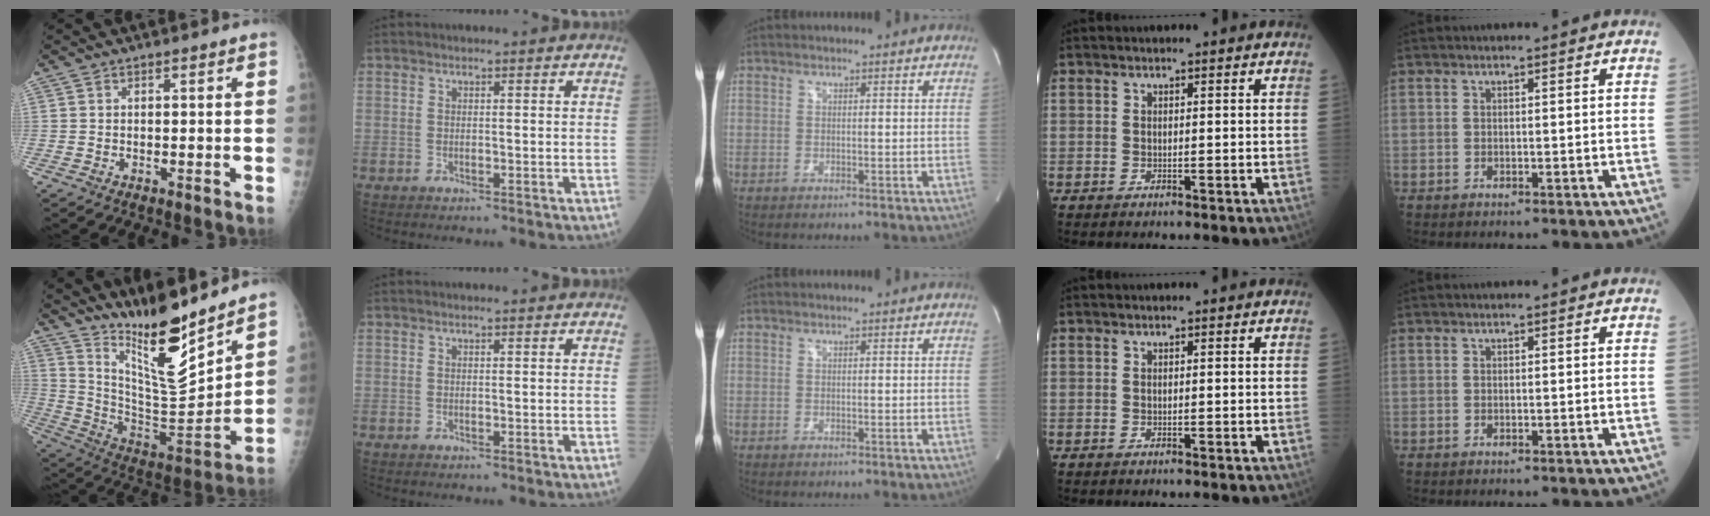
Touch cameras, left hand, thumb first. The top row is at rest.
{"thumb": {"total": 18.2, "force": [14.6, 2.5, 10.6], "torque": [-0.141, -0.107, 0.266]}, "index": {"total": 1.8, "force": [1.7, 0.2, 0.6], "torque": [-0.012, 0.009, 0.016]}}